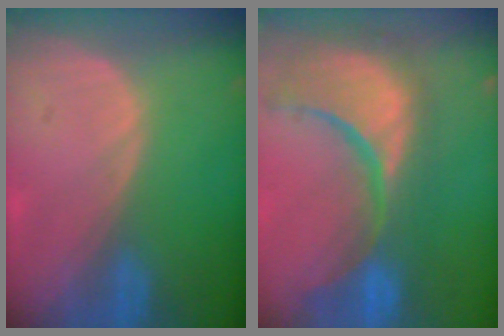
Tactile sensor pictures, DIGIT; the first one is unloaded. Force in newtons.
{"total": 15.3, "press": 12.1, "slide": 9.3}